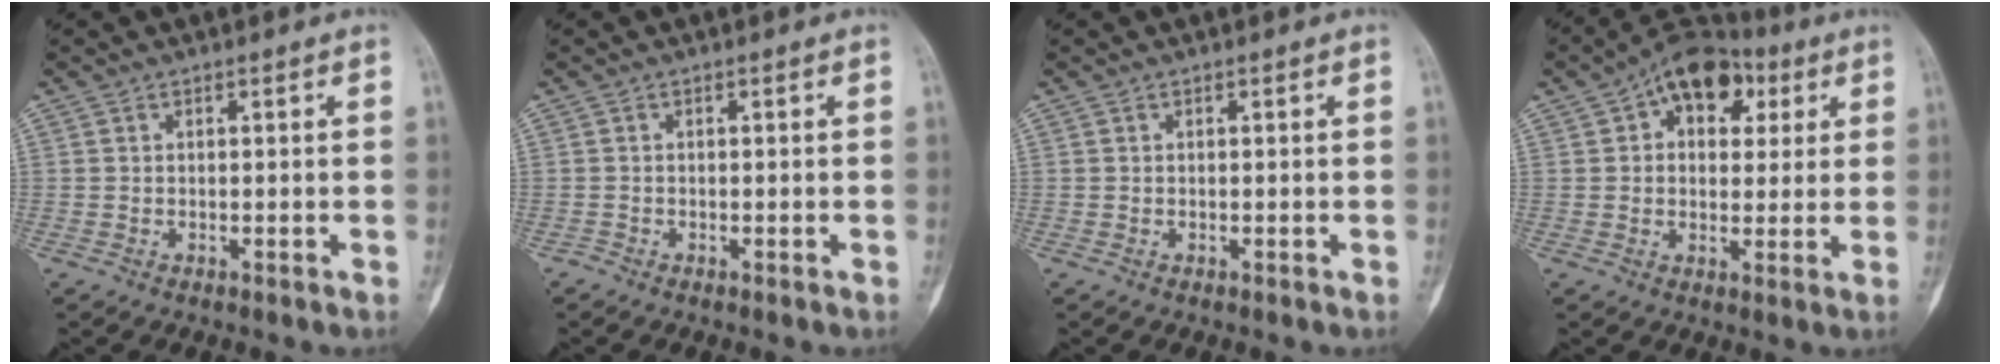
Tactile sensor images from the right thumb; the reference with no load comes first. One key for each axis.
{"total": 0.7, "fx": -0.6, "fy": 0.4, "fz": -0.1, "tx": 0.004, "ty": 0.002, "tz": -0.018}
{"total": 0.0}
{"total": 12.7, "fx": 4.7, "fy": 8.5, "fz": 8.2, "tx": -0.074, "ty": 0.014, "tz": 0.063}